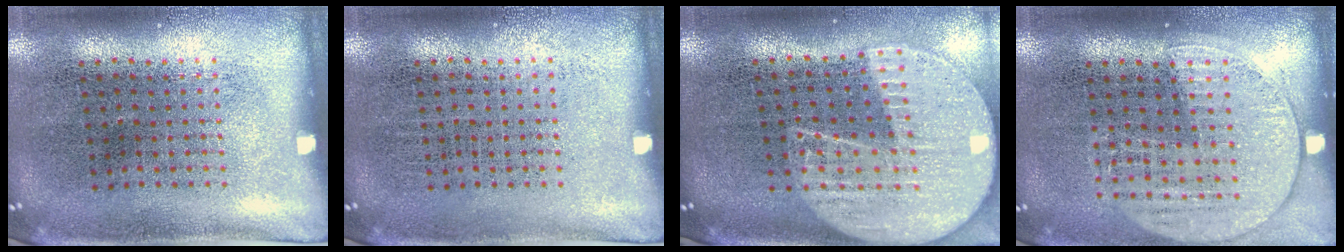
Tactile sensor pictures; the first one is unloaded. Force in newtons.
{"total": 0.0}
{"total": 2.3, "press": 2.0, "slide": 1.1}
{"total": 1.4, "press": 1.3, "slide": 0.5}